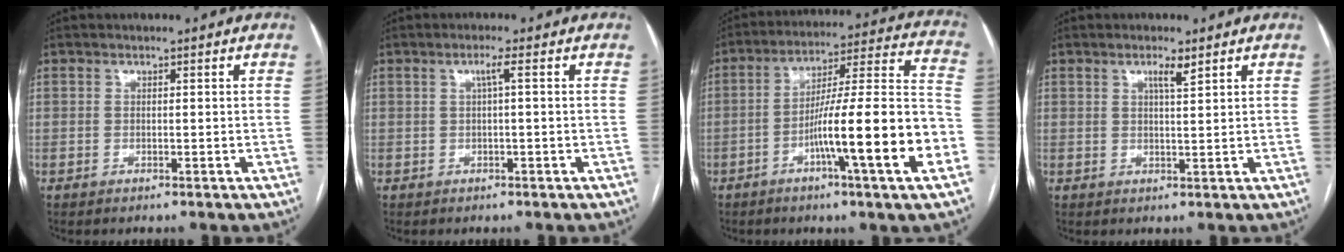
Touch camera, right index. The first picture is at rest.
{"total": 1.5, "force": [0.3, -0.3, 1.4], "torque": [-0.024, 0.003, 0.006]}
{"total": 18.9, "force": [-6.6, -0.3, 17.7], "torque": [-0.249, 0.008, -0.105]}
{"total": 2.3, "force": [1.5, 0.0, 1.8], "torque": [-0.033, -0.003, 0.026]}